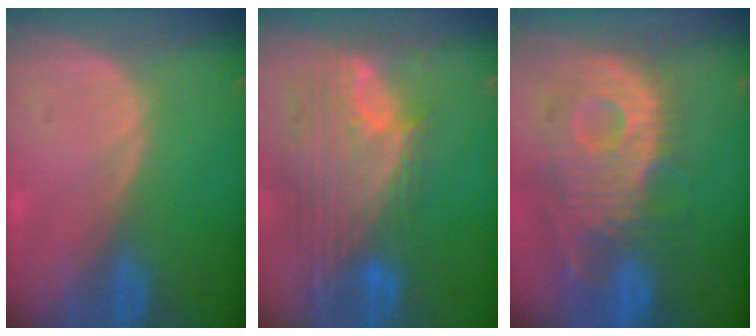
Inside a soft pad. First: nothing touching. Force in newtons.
{"total": 12.0, "press": 10.1, "slide": 6.4}
{"total": 12.2, "press": 10.8, "slide": 5.6}